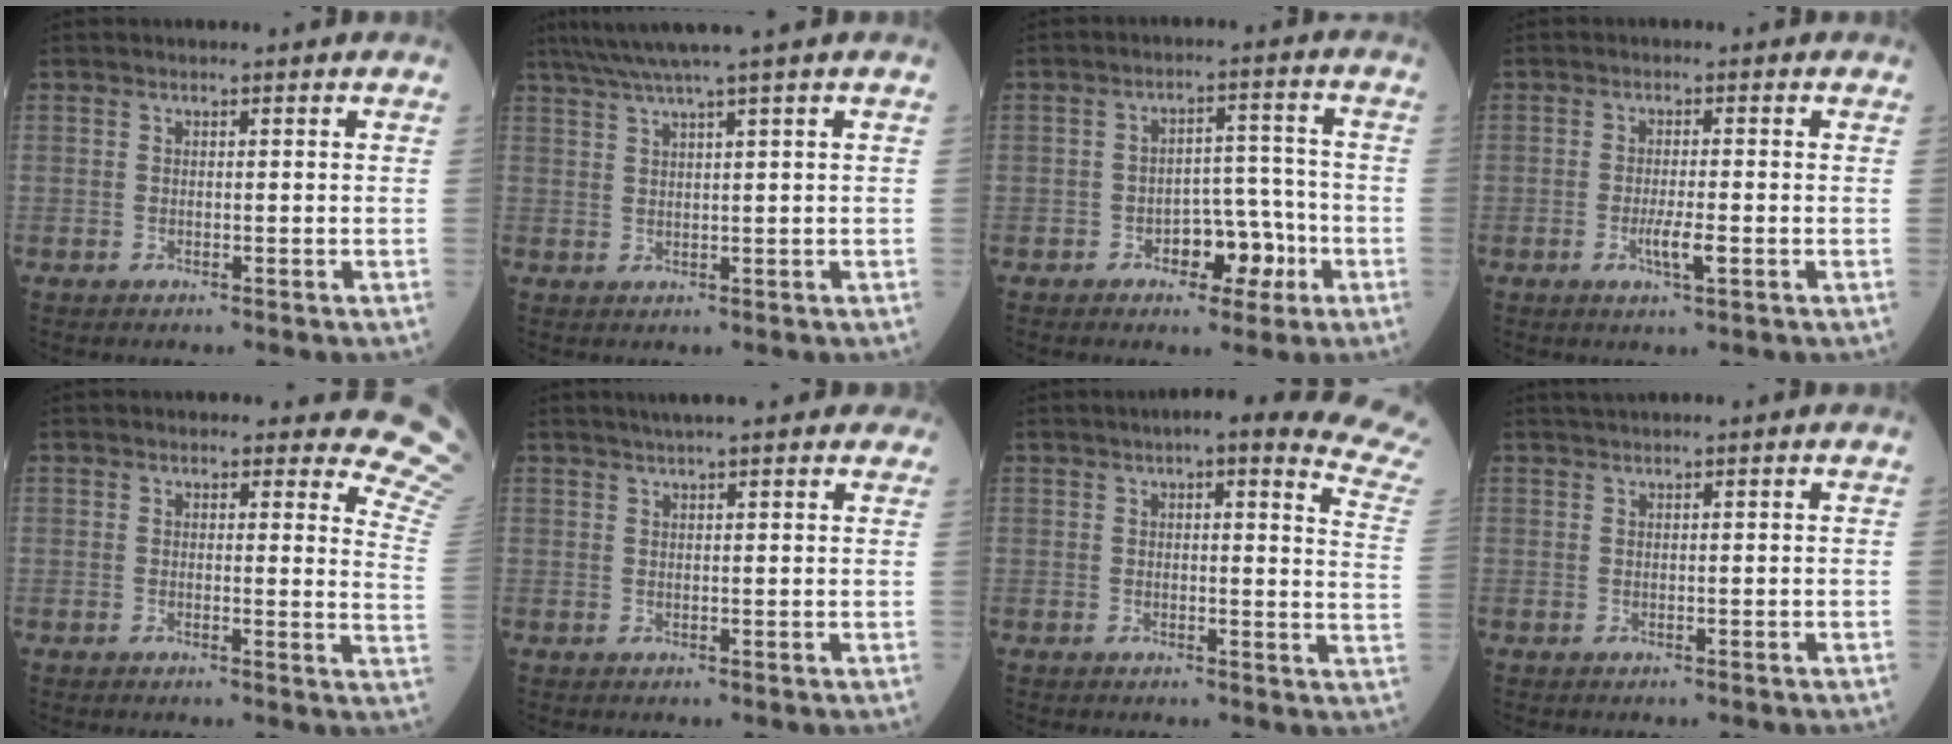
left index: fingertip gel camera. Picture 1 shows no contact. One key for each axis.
{"total": 5.8, "fx": 4.4, "fy": -1.8, "fz": 3.3, "tx": -0.056, "ty": 0.016, "tz": 0.081}
{"total": 6.7, "fx": -3.2, "fy": 3.6, "fz": 4.6, "tx": -0.063, "ty": 0.024, "tz": -0.045}
{"total": 3.2, "fx": -1.2, "fy": 0.3, "fz": 3.0, "tx": -0.059, "ty": -0.003, "tz": -0.019}
{"total": 10.4, "fx": 10.1, "fy": 1.8, "fz": 1.3, "tx": 0.029, "ty": -0.098, "tz": 0.057}
{"total": 9.8, "fx": 7.9, "fy": 1.8, "fz": 5.4, "tx": -0.069, "ty": 0.030, "tz": 0.096}
{"total": 15.5, "fx": 13.4, "fy": 0.8, "fz": 7.8, "tx": -0.084, "ty": -0.049, "tz": 0.124}
{"total": 1.0, "fx": 0.8, "fy": -0.4, "fz": 0.4, "tx": -0.011, "ty": 0.005, "tz": 0.023}